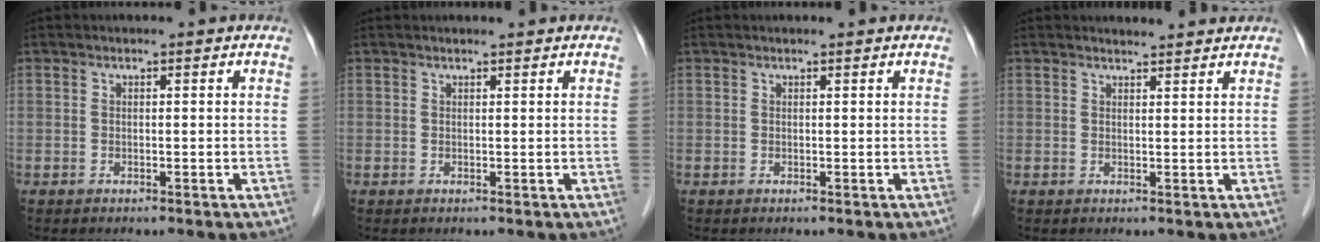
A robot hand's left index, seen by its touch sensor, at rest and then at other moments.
{"total": 1.7, "force": [1.6, 0.1, 0.5], "torque": [-0.008, 0.013, 0.025]}
{"total": 1.2, "force": [1.2, 0.1, 0.4], "torque": [-0.008, 0.011, 0.016]}
{"total": 3.5, "force": [3.4, 0.1, 0.6], "torque": [-0.014, 0.009, 0.042]}